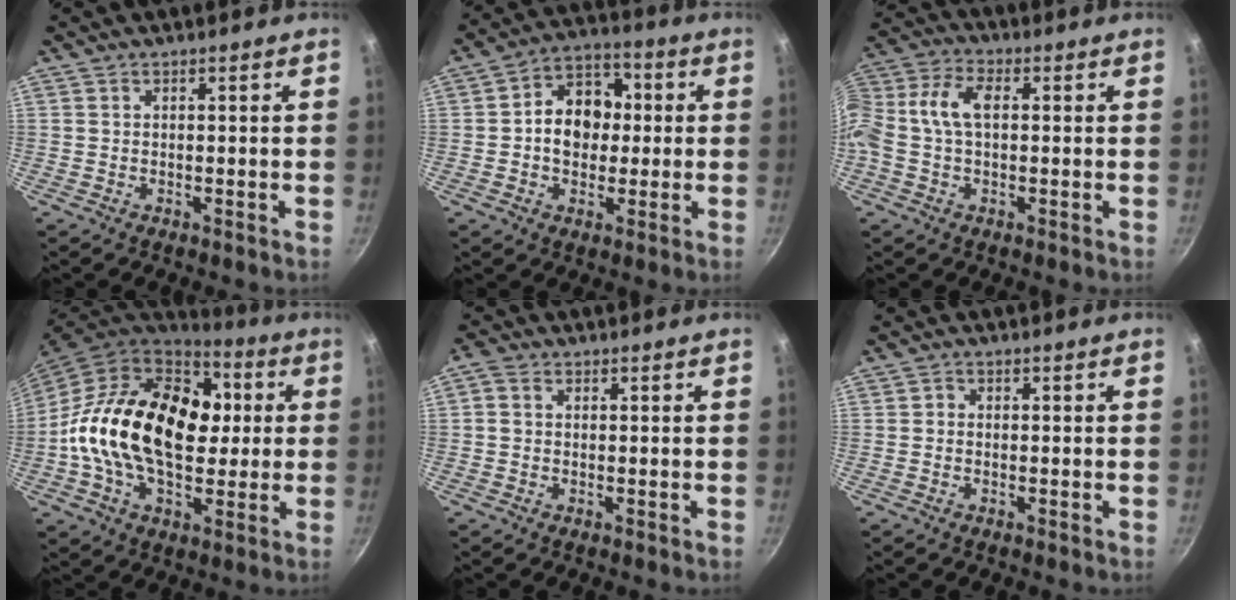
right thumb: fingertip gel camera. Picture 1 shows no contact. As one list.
[{"total": 11.1, "force": [0.2, 8.8, 6.8], "torque": [-0.059, 0.024, -0.011]}, {"total": 10.2, "force": [0.6, 6.3, 8.0], "torque": [-0.163, 0.029, -0.010]}, {"total": 26.1, "force": [1.7, 16.9, 19.8], "torque": [-0.313, 0.027, 0.019]}, {"total": 2.2, "force": [0.2, 1.7, 1.3], "torque": [-0.030, 0.010, -0.002]}, {"total": 0.8, "force": [-0.4, 0.7, 0.2], "torque": [-0.003, 0.004, -0.008]}]